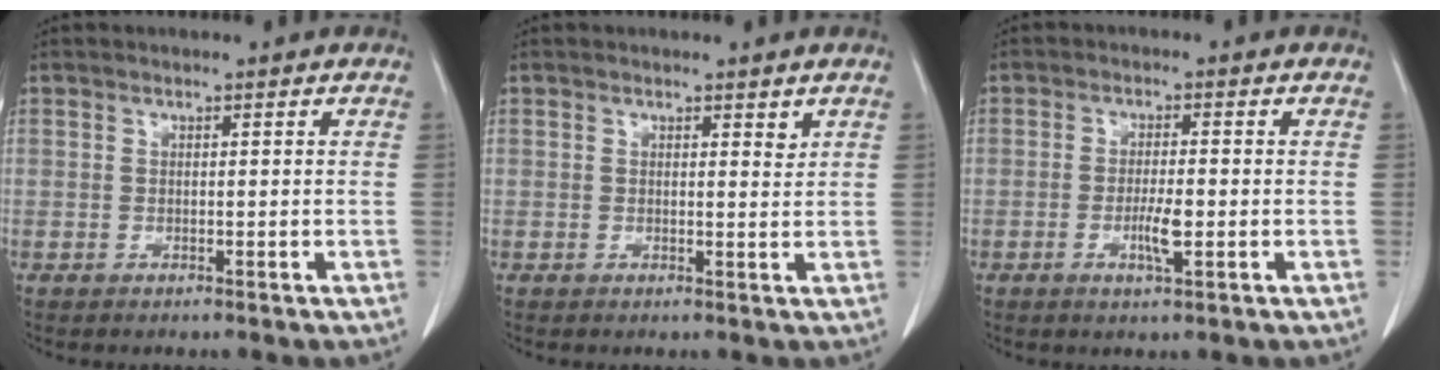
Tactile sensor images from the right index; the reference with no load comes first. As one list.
[{"total": 0.5, "force": [0.4, 0.1, 0.3], "torque": [-0.005, -0.003, 0.004]}, {"total": 3.8, "force": [-1.1, 0.5, 3.7], "torque": [-0.066, -0.001, -0.017]}]